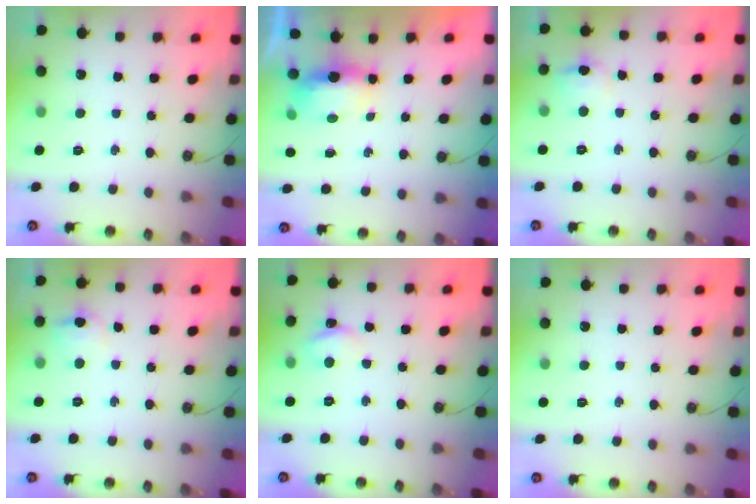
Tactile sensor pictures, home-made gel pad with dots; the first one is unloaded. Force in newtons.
{"total": 5.9, "press": 5.8, "slide": 0.7}
{"total": 4.8, "press": 4.6, "slide": 1.2}
{"total": 4.8, "press": 4.6, "slide": 1.2}
{"total": 3.4, "press": 3.4, "slide": 0.5}
{"total": 0.0}